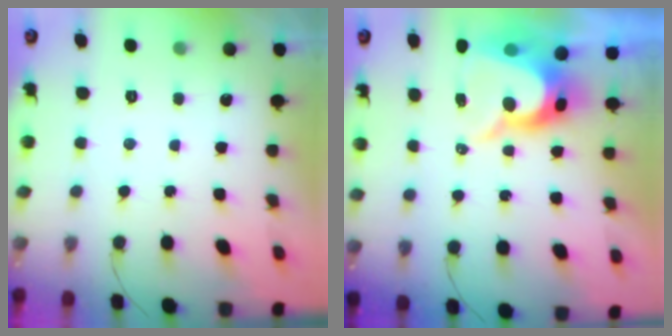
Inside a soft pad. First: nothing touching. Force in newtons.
{"total": 10.7, "press": 10.6, "slide": 0.7}